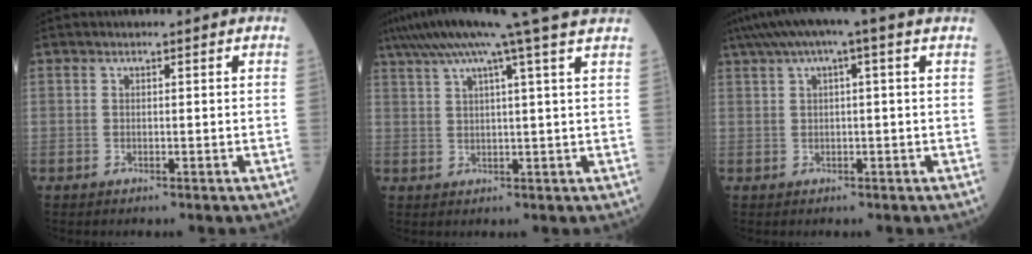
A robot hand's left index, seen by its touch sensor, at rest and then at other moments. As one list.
[{"total": 14.1, "force": [11.0, -2.5, 8.5], "torque": [-0.145, 0.017, 0.148]}, {"total": 6.5, "force": [3.9, -0.4, 5.2], "torque": [-0.085, 0.042, 0.062]}]